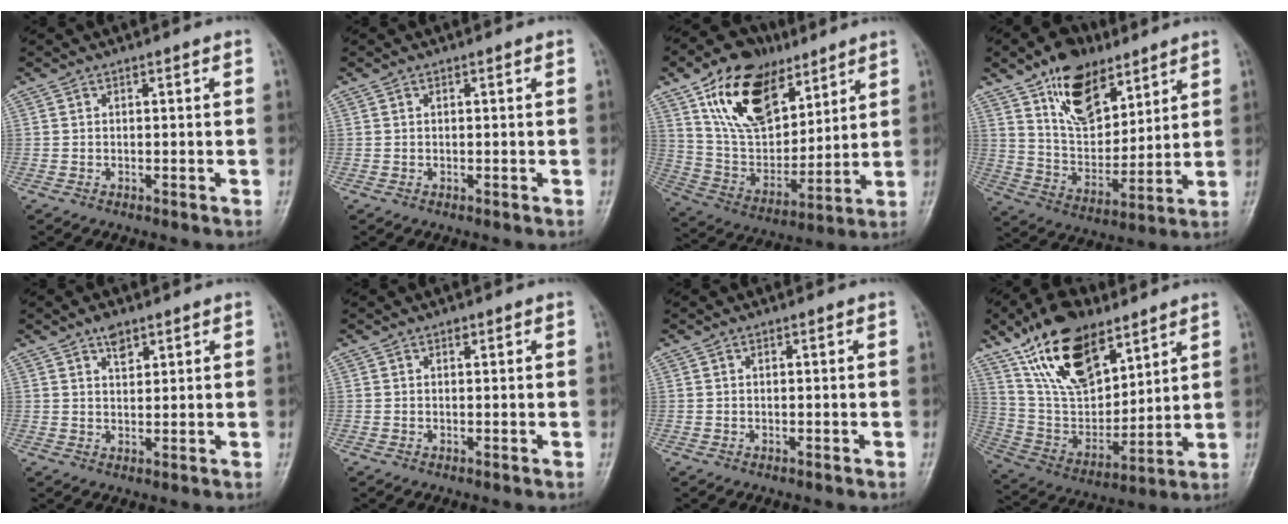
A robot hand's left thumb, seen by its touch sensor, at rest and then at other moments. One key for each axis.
{"total": 0.0}
{"total": 20.5, "fx": 11.1, "fy": 11.9, "fz": 12.4, "tx": -0.168, "ty": -0.040, "tz": 0.210}
{"total": 15.5, "fx": 9.3, "fy": 8.5, "fz": 9.0, "tx": -0.112, "ty": -0.049, "tz": 0.170}
{"total": 3.4, "fx": 2.2, "fy": 1.7, "fz": 1.9, "tx": -0.019, "ty": -0.011, "tz": 0.037}
{"total": 0.7, "fx": 0.4, "fy": 0.4, "fz": 0.3, "tx": -0.002, "ty": -0.002, "tz": 0.005}
{"total": 0.0}
{"total": 20.2, "fx": 12.2, "fy": 9.9, "fz": 12.7, "tx": -0.189, "ty": -0.050, "tz": 0.234}